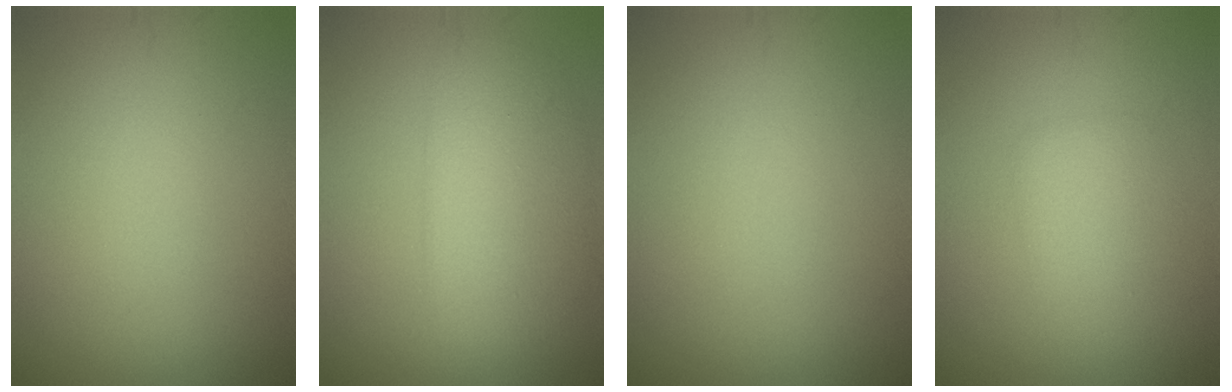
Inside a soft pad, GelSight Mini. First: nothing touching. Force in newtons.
{"total": 5.0, "press": 5.0, "slide": 0.3}
{"total": 0.0}
{"total": 2.3, "press": 2.3, "slide": 0.0}